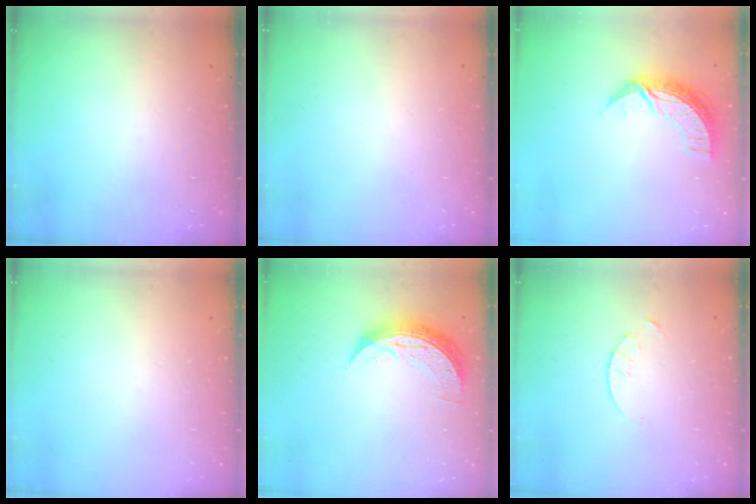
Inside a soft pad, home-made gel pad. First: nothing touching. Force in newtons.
{"total": 0.0}
{"total": 10.0, "press": 10.0, "slide": 0.5}
{"total": 0.0}
{"total": 7.6, "press": 7.6, "slide": 0.7}
{"total": 1.7, "press": 1.6, "slide": 0.2}